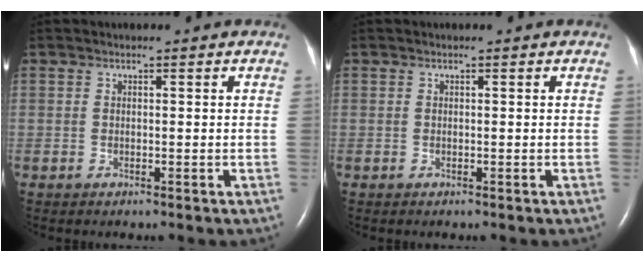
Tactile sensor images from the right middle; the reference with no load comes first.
{"total": 0.0}